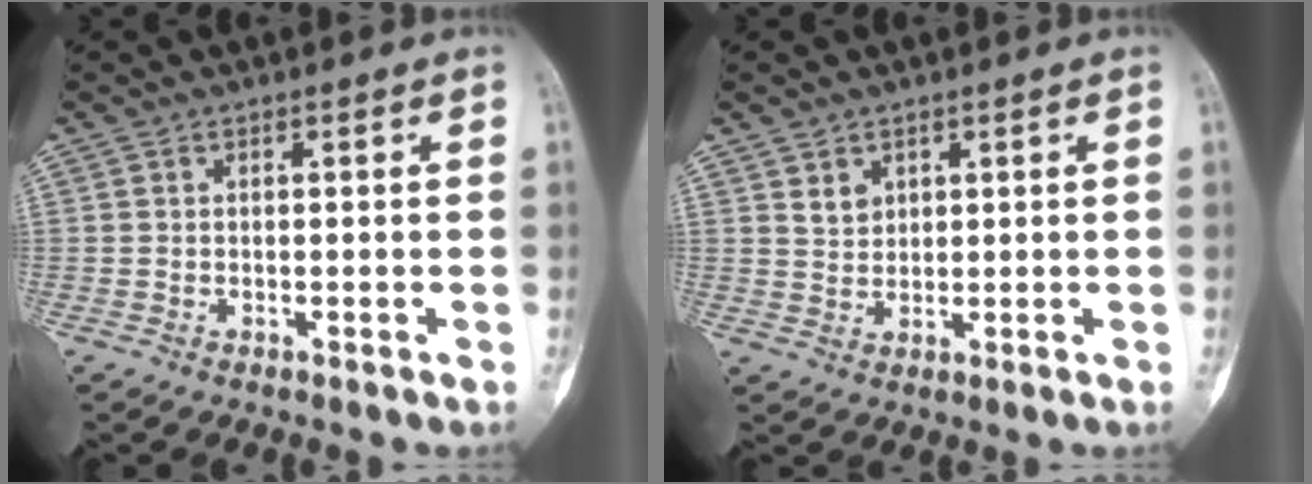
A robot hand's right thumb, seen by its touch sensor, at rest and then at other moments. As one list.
[{"total": 2.8, "force": [1.6, 2.0, 1.1], "torque": [-0.007, -0.013, 0.033]}]